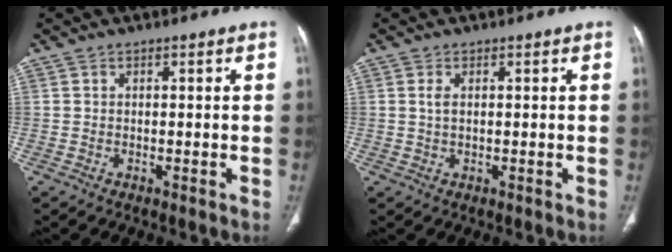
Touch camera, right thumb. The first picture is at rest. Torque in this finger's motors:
{"motor_torque": [-0.38, 0.05, 0.43, -0.01, -0.04]}